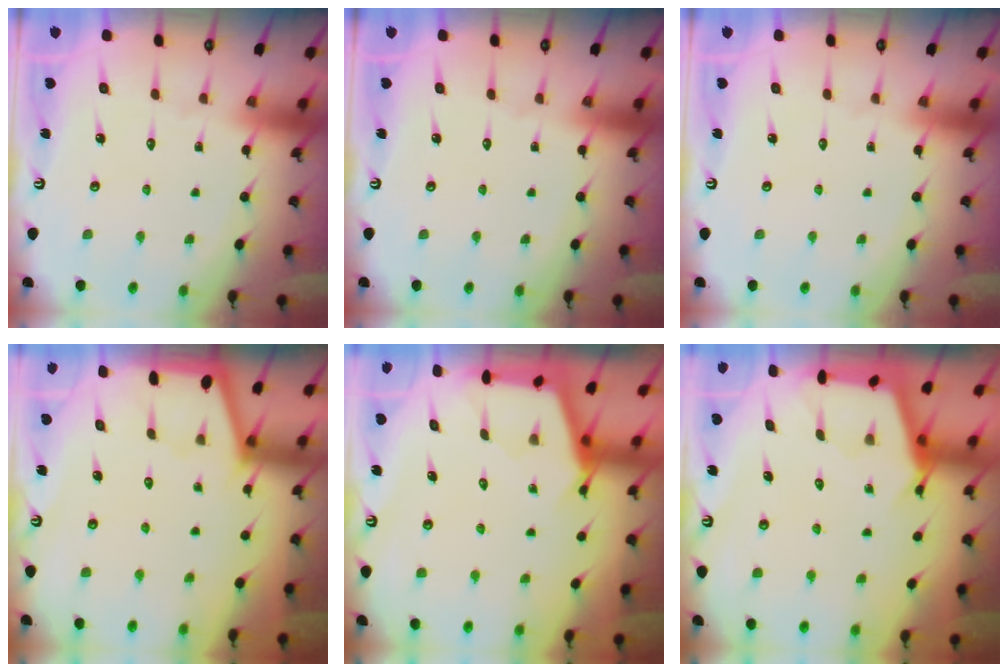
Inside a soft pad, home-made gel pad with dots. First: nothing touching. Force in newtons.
{"total": 0.0}
{"total": 0.0}
{"total": 1.1, "press": 1.0, "slide": 0.2}
{"total": 2.7, "press": 2.7, "slide": 0.3}
{"total": 2.7, "press": 2.7, "slide": 0.3}